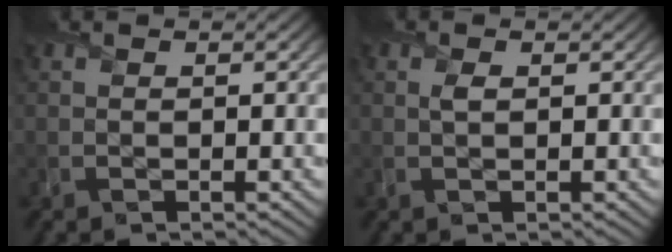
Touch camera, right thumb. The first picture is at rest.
{"total": 0.8, "force": [0.4, 0.4, 0.6], "torque": [-0.014, 0.001, 0.007]}